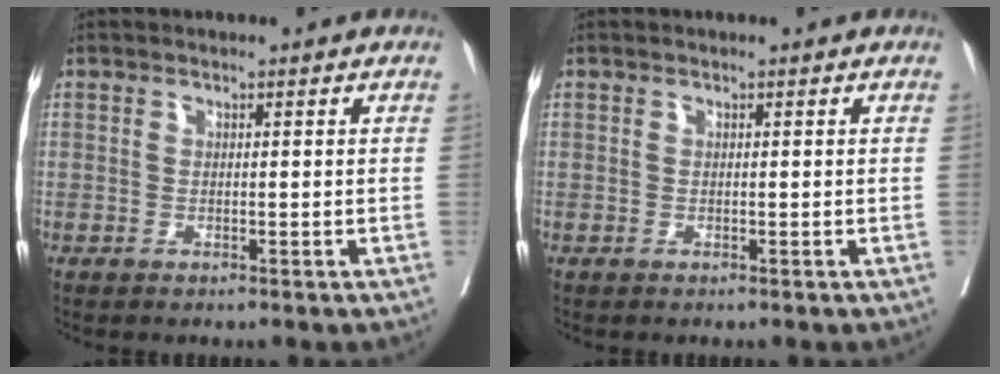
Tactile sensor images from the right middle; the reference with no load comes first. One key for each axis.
{"total": 0.0}